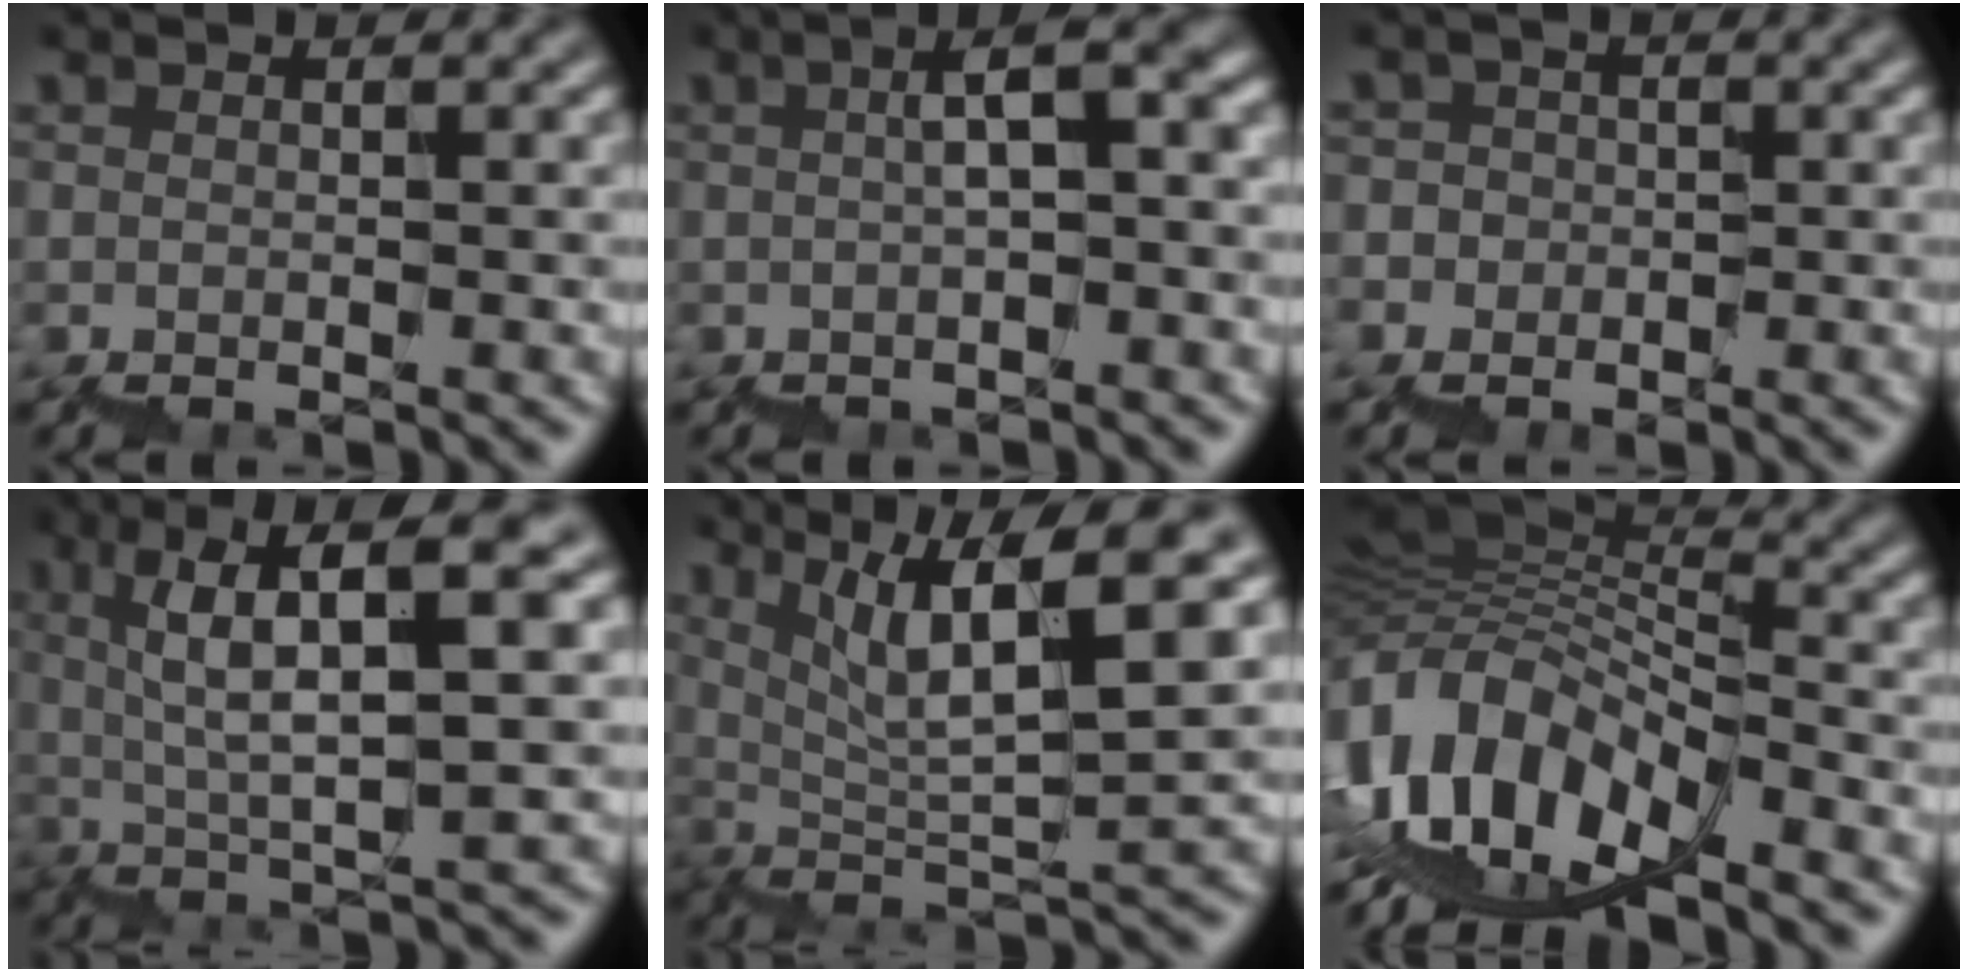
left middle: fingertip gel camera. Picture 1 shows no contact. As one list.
[{"total": 4.9, "force": [0.5, 1.1, 4.7], "torque": [-0.060, 0.030, 0.000]}, {"total": 1.3, "force": [-0.3, 0.8, -1.0], "torque": [0.009, 0.012, -0.014]}, {"total": 8.5, "force": [4.5, 1.7, 7.0], "torque": [-0.099, 0.027, 0.077]}, {"total": 7.7, "force": [4.7, 1.1, 6.0], "torque": [-0.092, 0.019, 0.085]}, {"total": 8.7, "force": [-2.1, 4.6, 7.2], "torque": [-0.143, 0.039, -0.045]}]